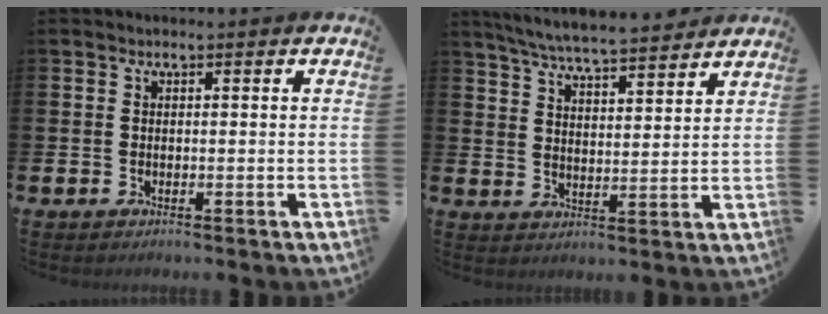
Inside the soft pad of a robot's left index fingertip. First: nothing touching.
{"total": 6.2, "force": [6.0, 0.1, 1.5], "torque": [-0.053, -0.036, 0.106]}